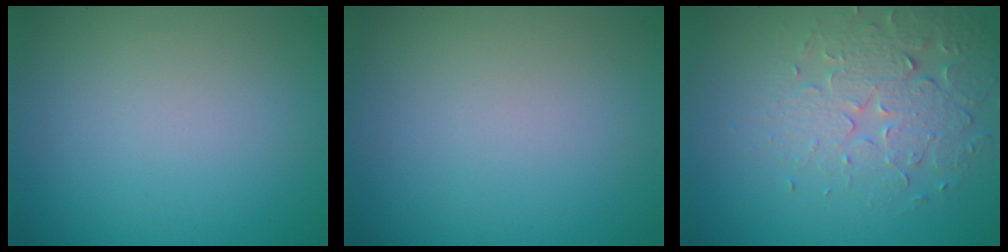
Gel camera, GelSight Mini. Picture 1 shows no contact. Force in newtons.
{"total": 0.0}
{"total": 4.0, "press": 3.7, "slide": 1.4}